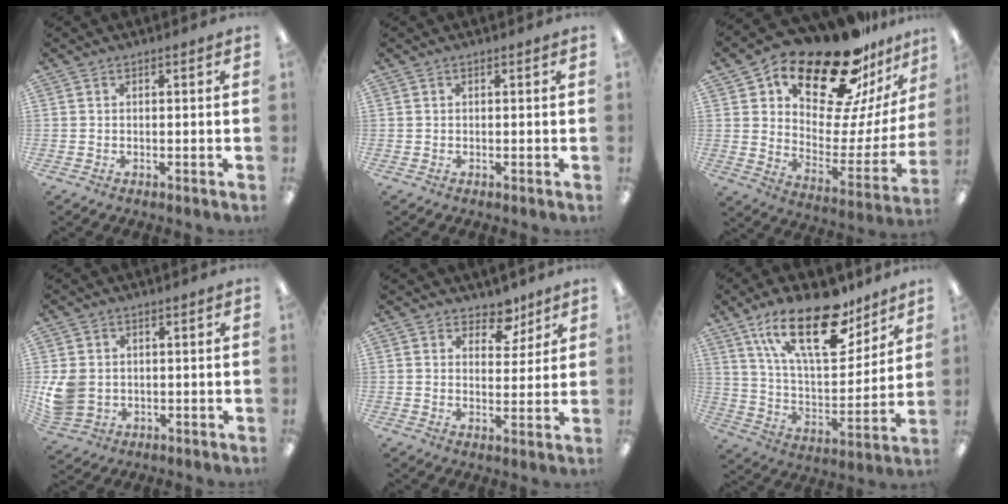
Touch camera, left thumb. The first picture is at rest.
{"total": 0.0}
{"total": 24.4, "force": [18.9, 9.0, 12.5], "torque": [-0.191, -0.131, 0.318]}
{"total": 7.6, "force": [0.2, 6.5, 4.0], "torque": [-0.092, 0.011, 0.009]}
{"total": 6.7, "force": [4.9, 3.8, 2.3], "torque": [-0.023, -0.025, 0.085]}
{"total": 23.6, "force": [14.3, 10.1, 15.8], "torque": [-0.267, -0.071, 0.244]}